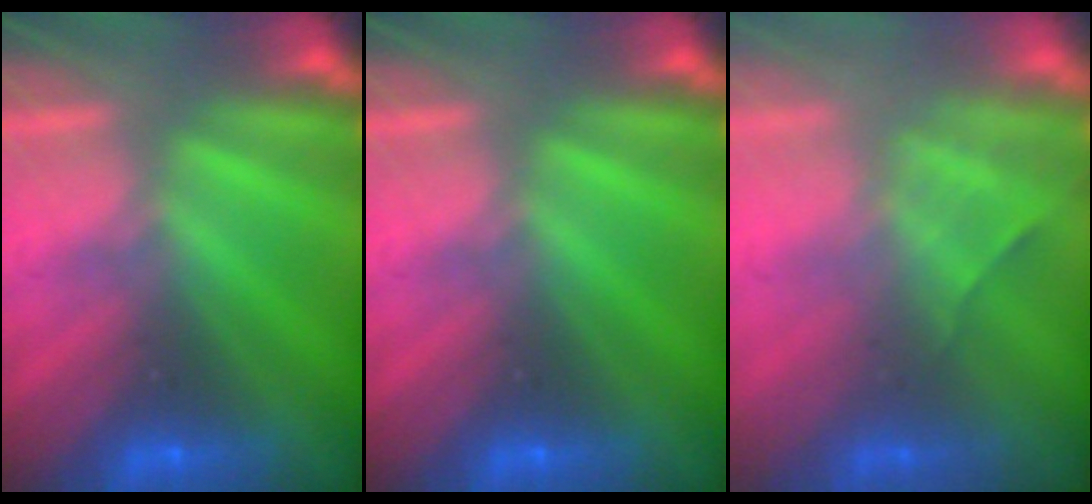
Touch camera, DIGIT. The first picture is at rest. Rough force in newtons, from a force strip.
{"total": 0.0}
{"total": 2.4}